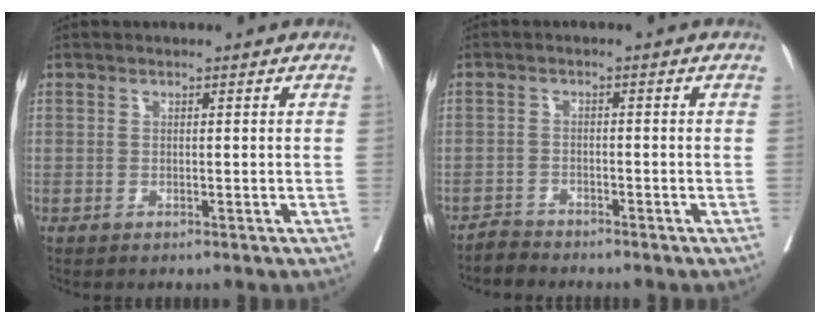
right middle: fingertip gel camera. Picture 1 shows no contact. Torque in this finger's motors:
{"motor_torque": [0.21, -0.21, 0.04, 0.01]}